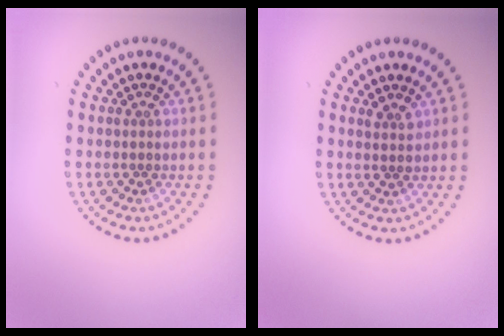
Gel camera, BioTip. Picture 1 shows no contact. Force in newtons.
{"total": 1.2, "press": 1.1, "slide": 0.4}